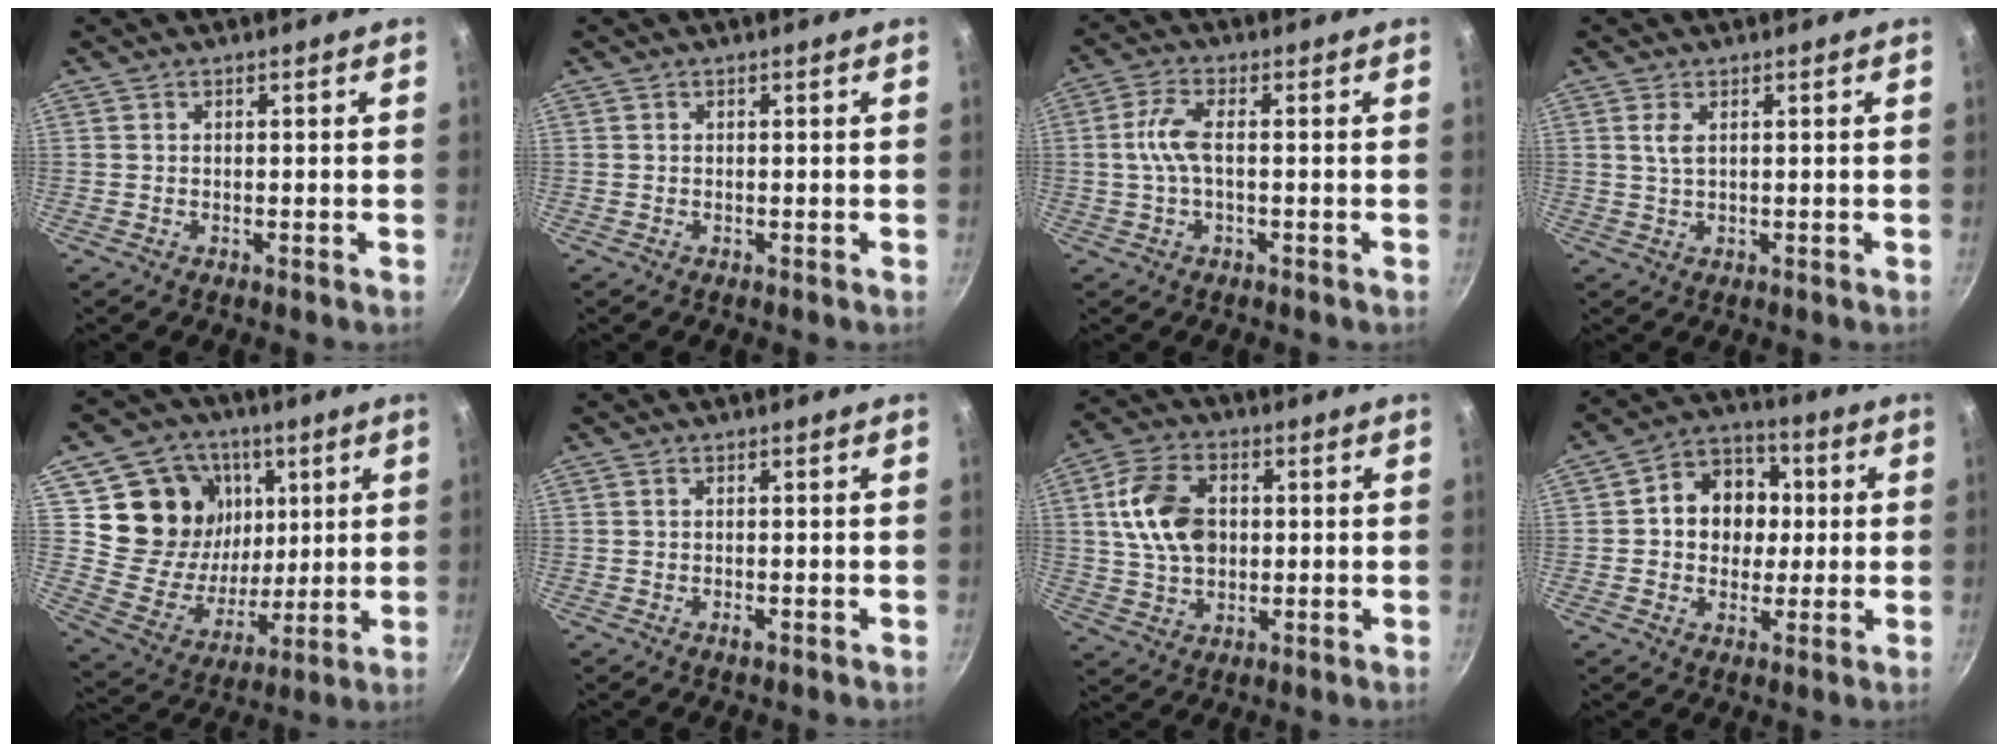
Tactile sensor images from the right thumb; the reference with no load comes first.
{"total": 0.0}
{"total": 5.6, "force": [-0.3, 2.2, 5.2], "torque": [-0.124, 0.015, -0.011]}
{"total": 2.3, "force": [0.8, 1.0, 2.0], "torque": [-0.039, -0.004, 0.016]}
{"total": 18.5, "force": [6.5, 15.6, 7.5], "torque": [-0.097, -0.032, 0.117]}
{"total": 1.0, "force": [-0.3, 0.4, 0.9], "torque": [-0.016, 0.000, -0.005]}
{"total": 12.9, "force": [1.8, 8.9, 9.1], "torque": [-0.148, 0.008, 0.028]}
{"total": 12.2, "force": [1.2, 10.1, 6.6], "torque": [-0.056, 0.015, 0.004]}